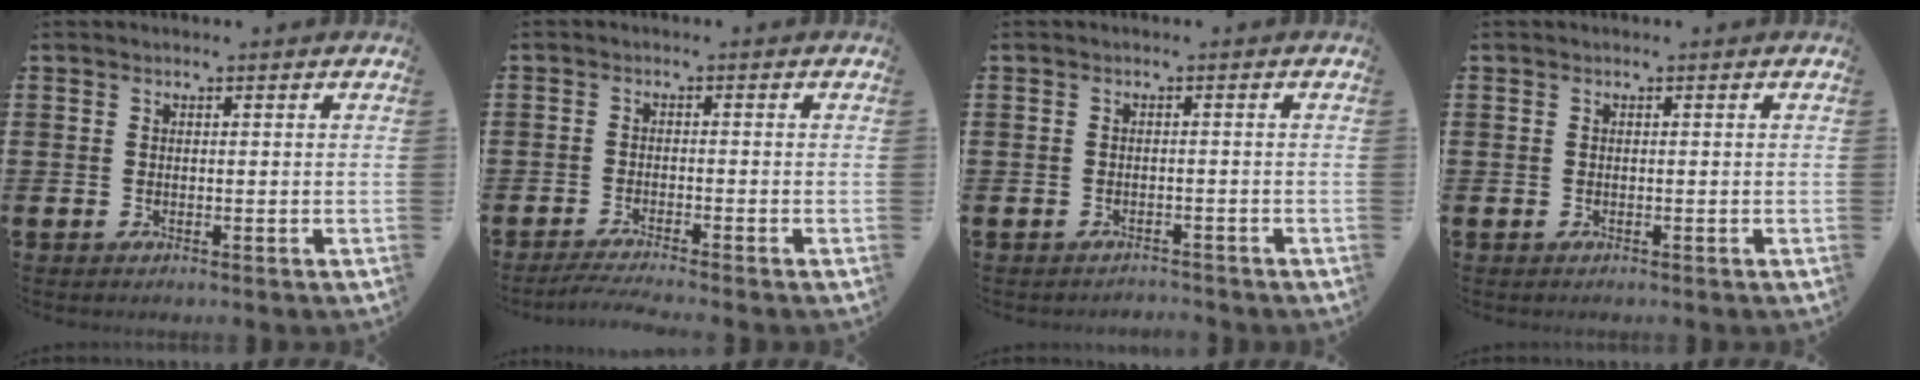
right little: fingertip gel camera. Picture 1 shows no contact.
{"total": 1.7, "force": [-1.5, -0.1, 0.8], "torque": [-0.014, 0.003, -0.029]}
{"total": 1.0, "force": [-1.0, 0.0, -0.1], "torque": [-0.002, 0.002, -0.022]}
{"total": 0.0}